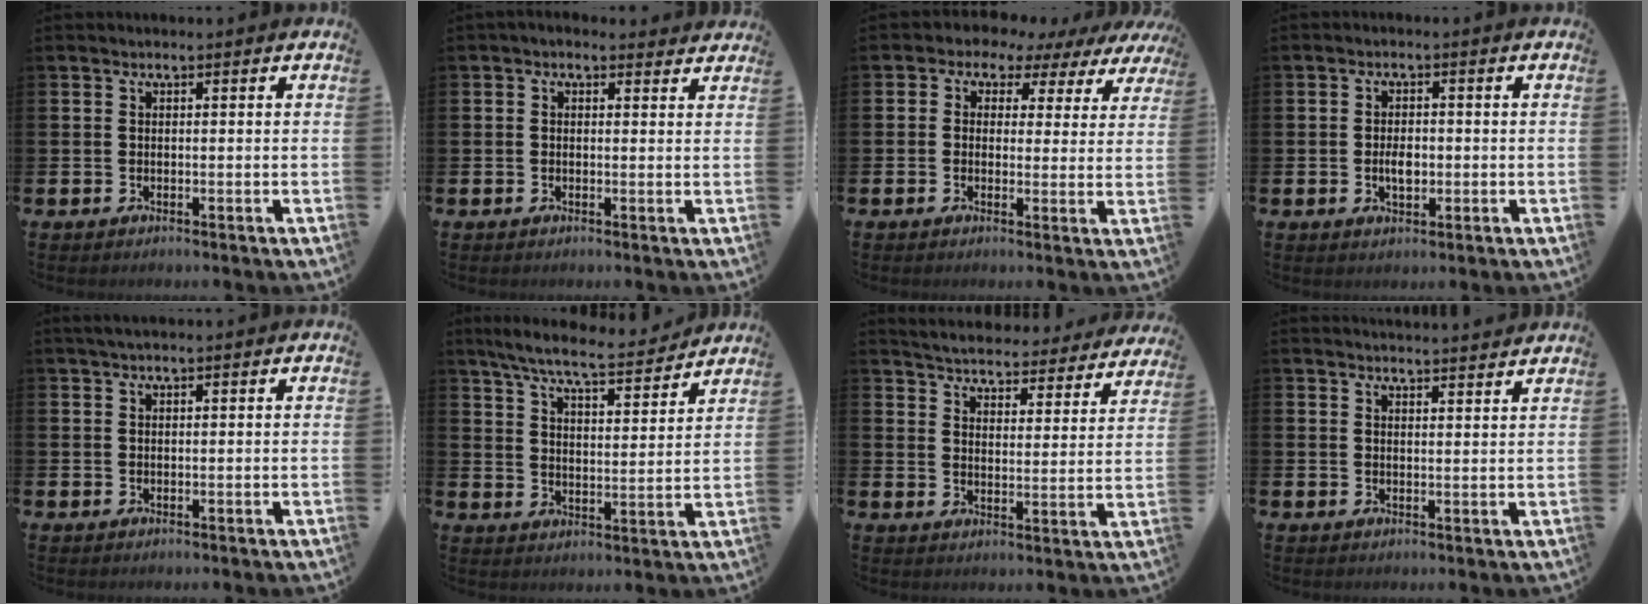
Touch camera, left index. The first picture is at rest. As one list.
[{"total": 1.1, "force": [0.9, 0.5, 0.4], "torque": [-0.003, 0.003, 0.014]}, {"total": 2.5, "force": [1.3, 2.1, 0.1], "torque": [-0.013, -0.016, 0.012]}, {"total": 2.7, "force": [-0.2, 1.6, 2.2], "torque": [-0.032, 0.000, -0.006]}, {"total": 1.0, "force": [0.7, 0.0, 0.7], "torque": [-0.020, 0.006, 0.015]}, {"total": 7.7, "force": [7.2, 0.7, 2.9], "torque": [-0.079, -0.042, 0.124]}, {"total": 4.9, "force": [4.9, 0.4, 0.5], "torque": [-0.026, -0.042, 0.081]}, {"total": 2.9, "force": [2.9, -0.3, -0.1], "torque": [-0.004, -0.018, 0.053]}]